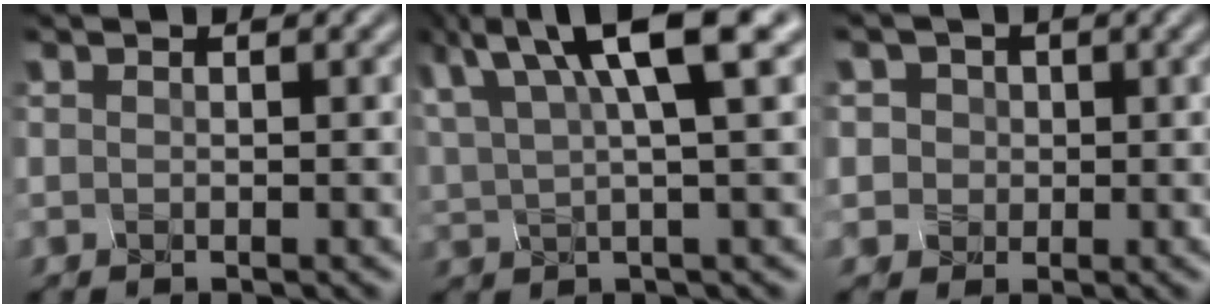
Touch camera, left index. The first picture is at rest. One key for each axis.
{"total": 8.1, "fx": 5.1, "fy": 1.3, "fz": 6.2, "tx": -0.084, "ty": 0.026, "tz": 0.094}
{"total": 2.5, "fx": 1.1, "fy": 2.2, "fz": -0.5, "tx": 0.012, "ty": 0.019, "tz": 0.012}